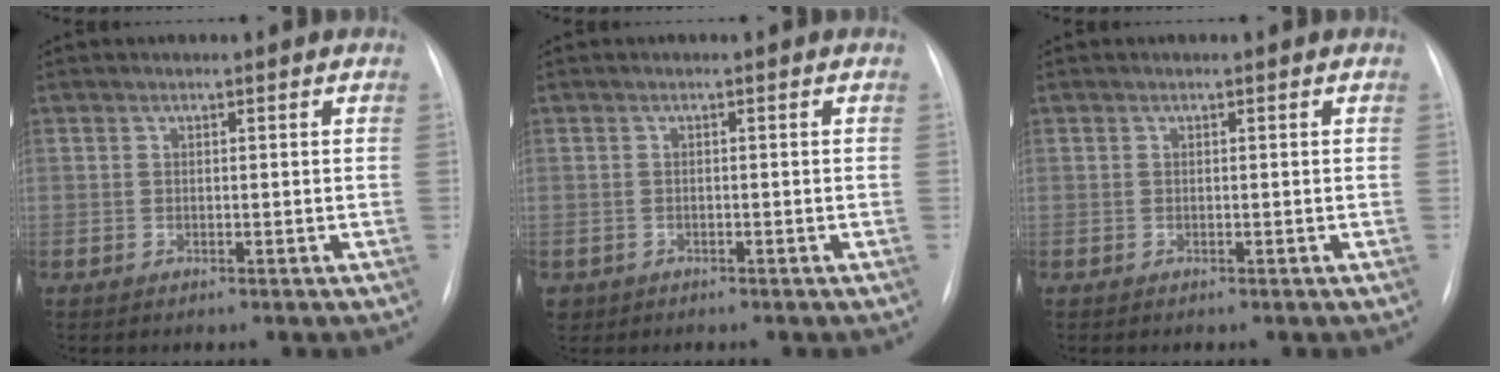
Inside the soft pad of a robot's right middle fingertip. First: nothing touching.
{"total": 1.5, "force": [-0.8, 1.3, 0.0], "torque": [-0.003, 0.003, -0.008]}
{"total": 0.0}